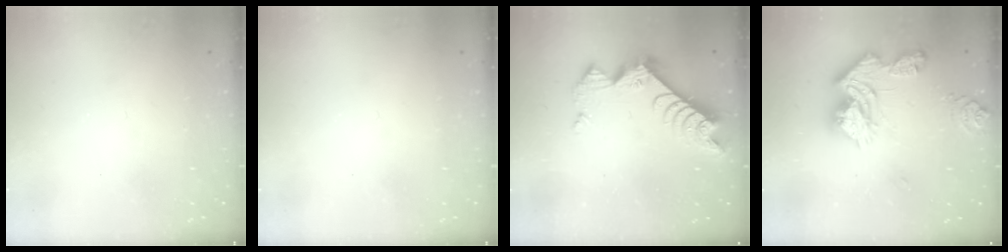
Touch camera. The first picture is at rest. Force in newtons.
{"total": 0.0}
{"total": 9.7, "press": 9.7, "slide": 0.8}
{"total": 18.7, "press": 18.6, "slide": 1.9}